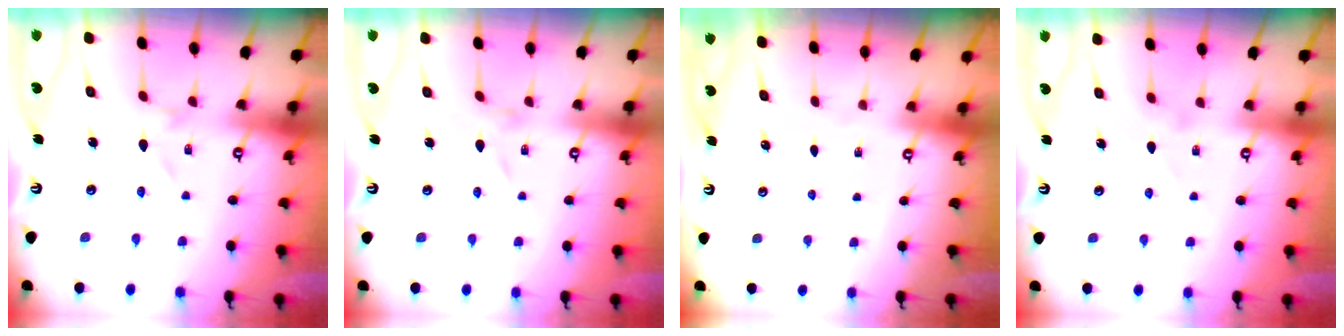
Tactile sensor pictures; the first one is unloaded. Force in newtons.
{"total": 0.0}
{"total": 0.0}
{"total": 2.5, "press": 2.5, "slide": 0.4}